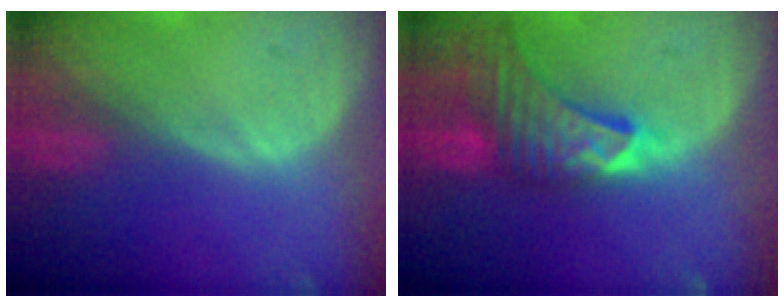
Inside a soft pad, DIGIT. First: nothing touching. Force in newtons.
{"total": 8.9, "press": 8.3, "slide": 3.4}